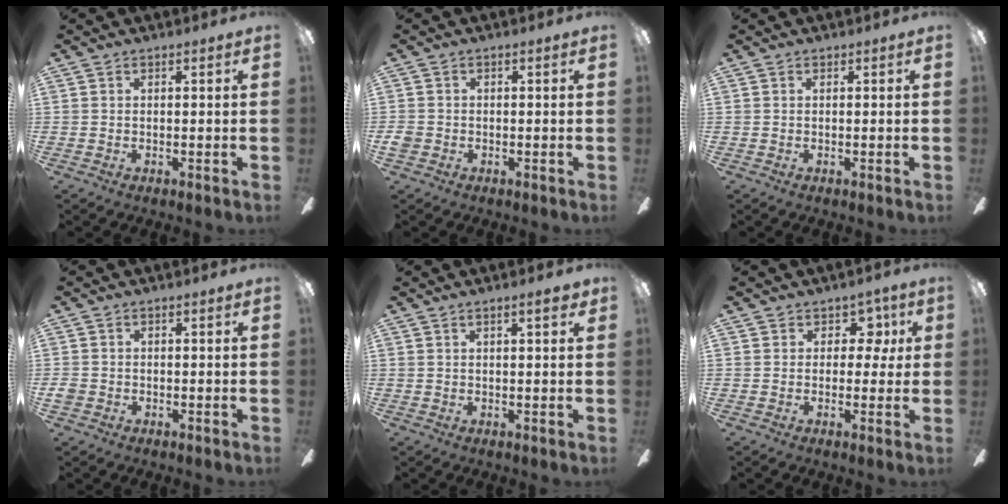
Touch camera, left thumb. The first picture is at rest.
{"total": 2.2, "force": [-0.8, 1.7, 1.2], "torque": [-0.018, 0.005, -0.014]}
{"total": 0.0}
{"total": 1.8, "force": [-0.7, 1.4, 0.9], "torque": [-0.014, 0.004, -0.013]}
{"total": 3.3, "force": [1.9, 0.5, 2.6], "torque": [-0.038, -0.002, 0.028]}
{"total": 5.9, "force": [2.3, 4.7, 2.7], "torque": [-0.028, -0.001, 0.035]}